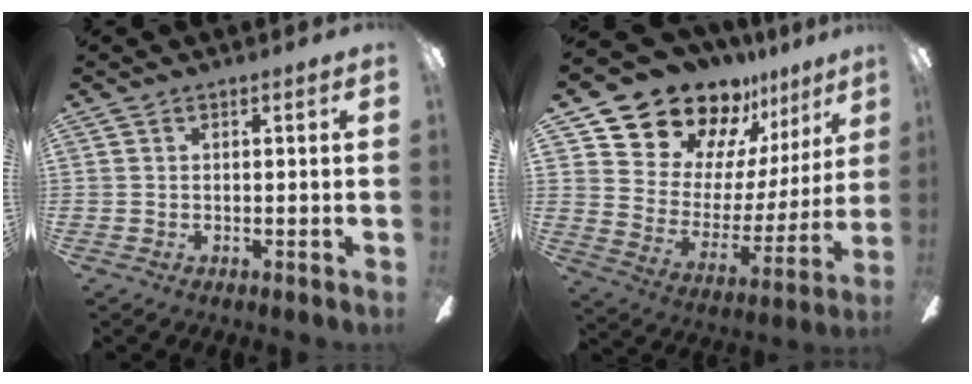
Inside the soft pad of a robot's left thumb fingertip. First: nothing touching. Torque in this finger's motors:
{"motor_torque": [0.43, 0.43, 1.39, -1.39, 0.07]}